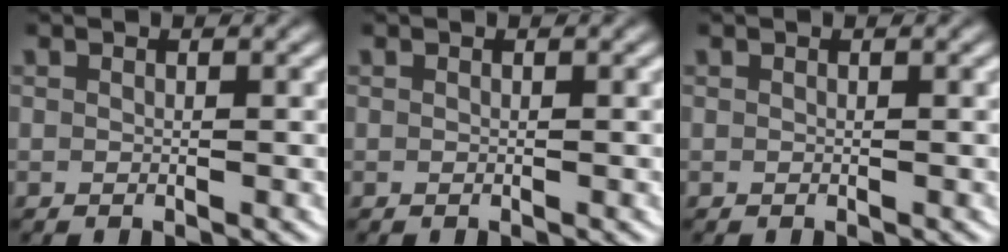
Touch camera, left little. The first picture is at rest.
{"total": 0.0}
{"total": 0.0}